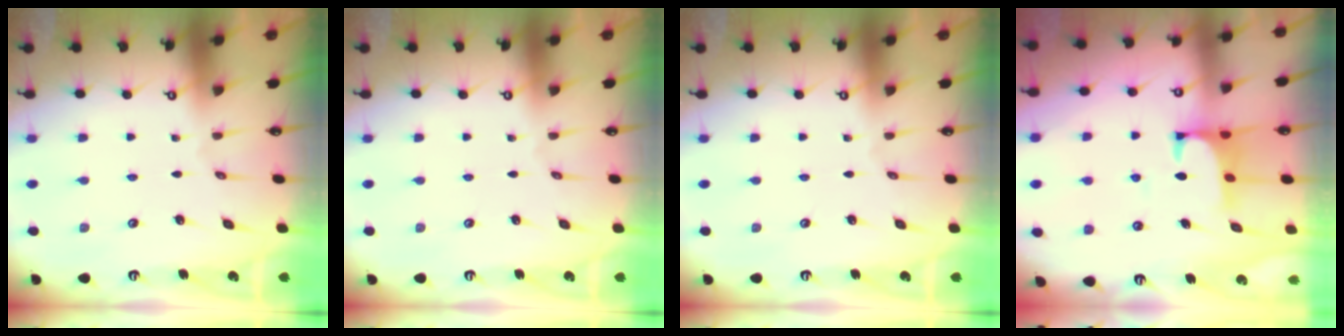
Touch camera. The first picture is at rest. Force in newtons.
{"total": 0.0}
{"total": 0.0}
{"total": 2.5, "press": 2.4, "slide": 0.7}